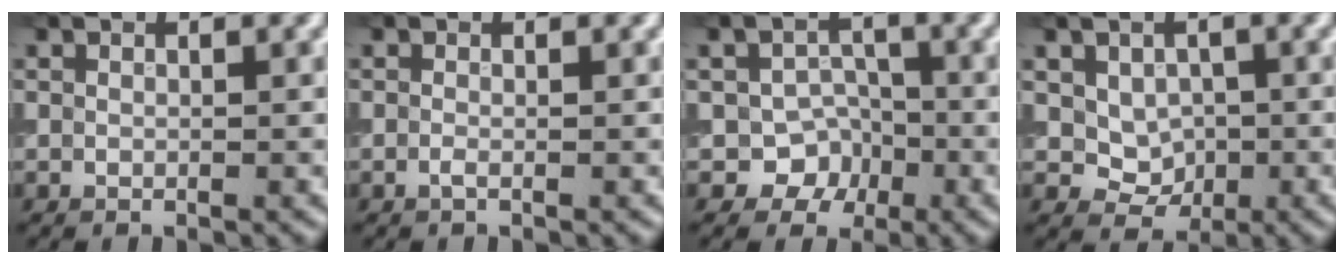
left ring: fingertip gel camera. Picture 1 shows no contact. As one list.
[{"total": 0.6, "force": [-0.3, 0.2, 0.6], "torque": [-0.014, -0.005, -0.005]}, {"total": 3.5, "force": [-1.5, 3.0, 1.1], "torque": [0.000, 0.012, -0.022]}, {"total": 3.0, "force": [0.2, 2.4, 1.7], "torque": [-0.027, -0.006, 0.006]}]